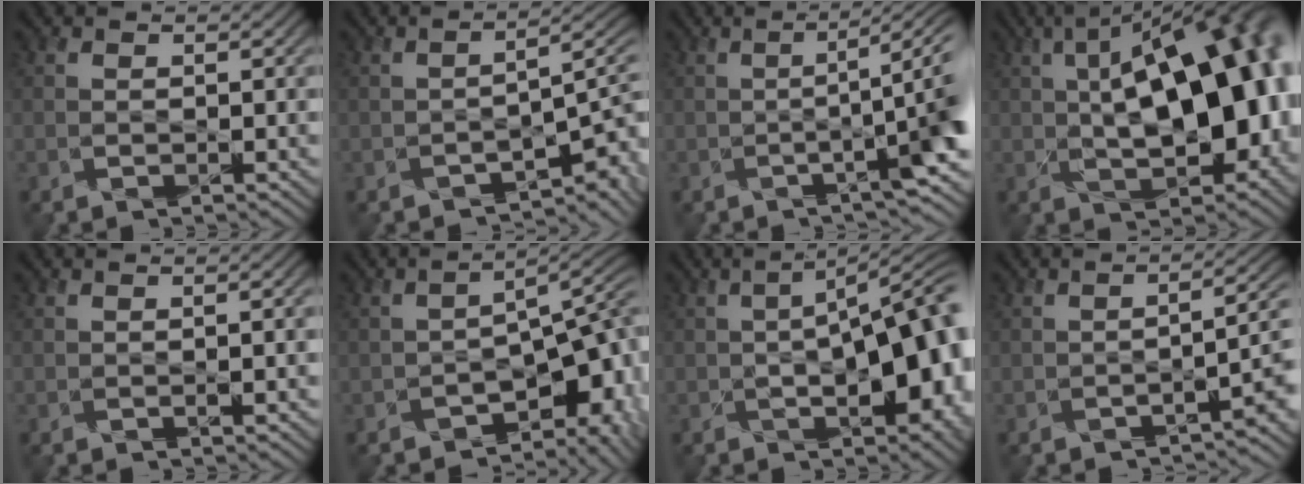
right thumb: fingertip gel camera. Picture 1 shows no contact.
{"total": 4.2, "force": [-2.5, 1.1, 3.1], "torque": [-0.041, -0.005, -0.038]}
{"total": 8.4, "force": [-1.7, 1.9, 8.0], "torque": [-0.102, -0.005, -0.025]}
{"total": 17.9, "force": [1.5, 8.7, 15.6], "torque": [-0.203, 0.021, 0.010]}
{"total": 1.4, "force": [-0.2, 0.4, 1.4], "torque": [-0.016, 0.005, -0.006]}
{"total": 9.4, "force": [-5.7, 3.9, 6.4], "torque": [-0.078, -0.021, -0.072]}
{"total": 14.0, "force": [-1.6, 6.0, 12.6], "torque": [-0.160, -0.015, -0.015]}
{"total": 4.5, "force": [-1.6, 1.6, 3.9], "torque": [-0.047, 0.001, -0.024]}